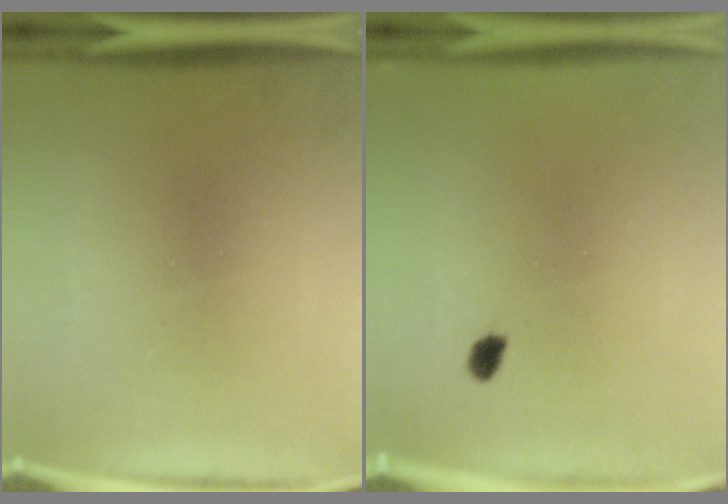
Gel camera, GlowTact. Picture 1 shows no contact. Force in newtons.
{"total": 1.5}